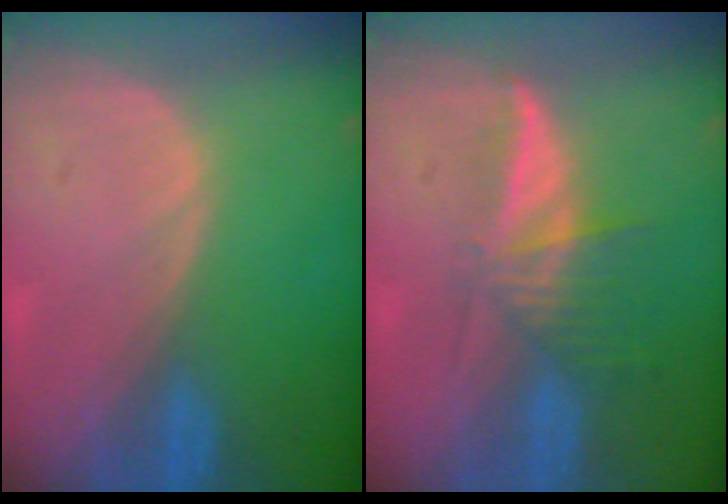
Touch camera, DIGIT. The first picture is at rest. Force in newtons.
{"total": 6.2, "press": 5.5, "slide": 2.8}